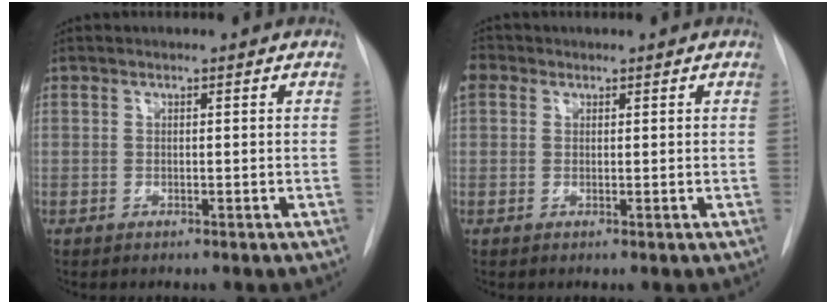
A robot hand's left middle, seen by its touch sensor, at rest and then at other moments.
{"total": 3.3, "force": [1.5, 2.7, 1.1], "torque": [-0.029, 0.020, 0.029]}